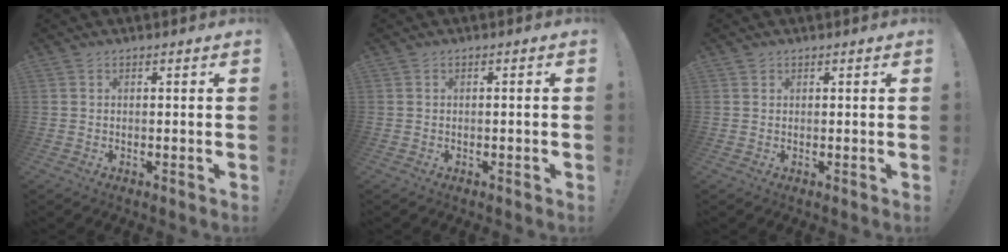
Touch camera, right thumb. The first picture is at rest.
{"total": 1.0, "force": [-0.7, -0.2, 0.6], "torque": [-0.015, 0.002, -0.013]}
{"total": 0.6, "force": [0.5, 0.3, 0.0], "torque": [0.007, -0.004, 0.009]}